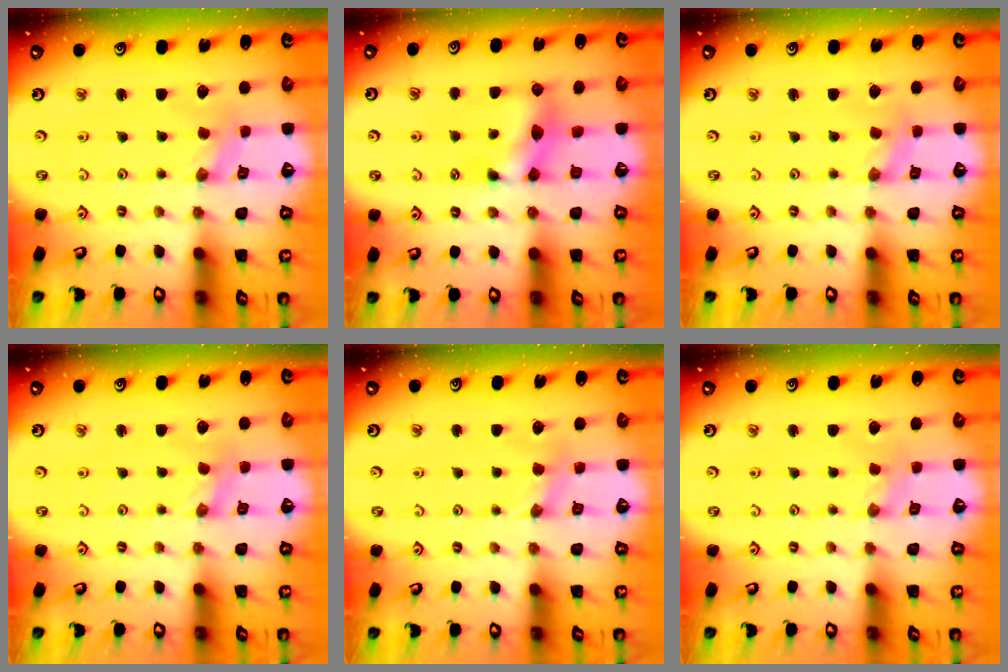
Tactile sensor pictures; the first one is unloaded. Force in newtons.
{"total": 8.4, "press": 8.4, "slide": 0.4}
{"total": 0.6, "press": 0.6, "slide": 0.1}
{"total": 1.2, "press": 1.2, "slide": 0.3}
{"total": 2.5, "press": 2.5, "slide": 0.3}
{"total": 1.2, "press": 1.2, "slide": 0.3}